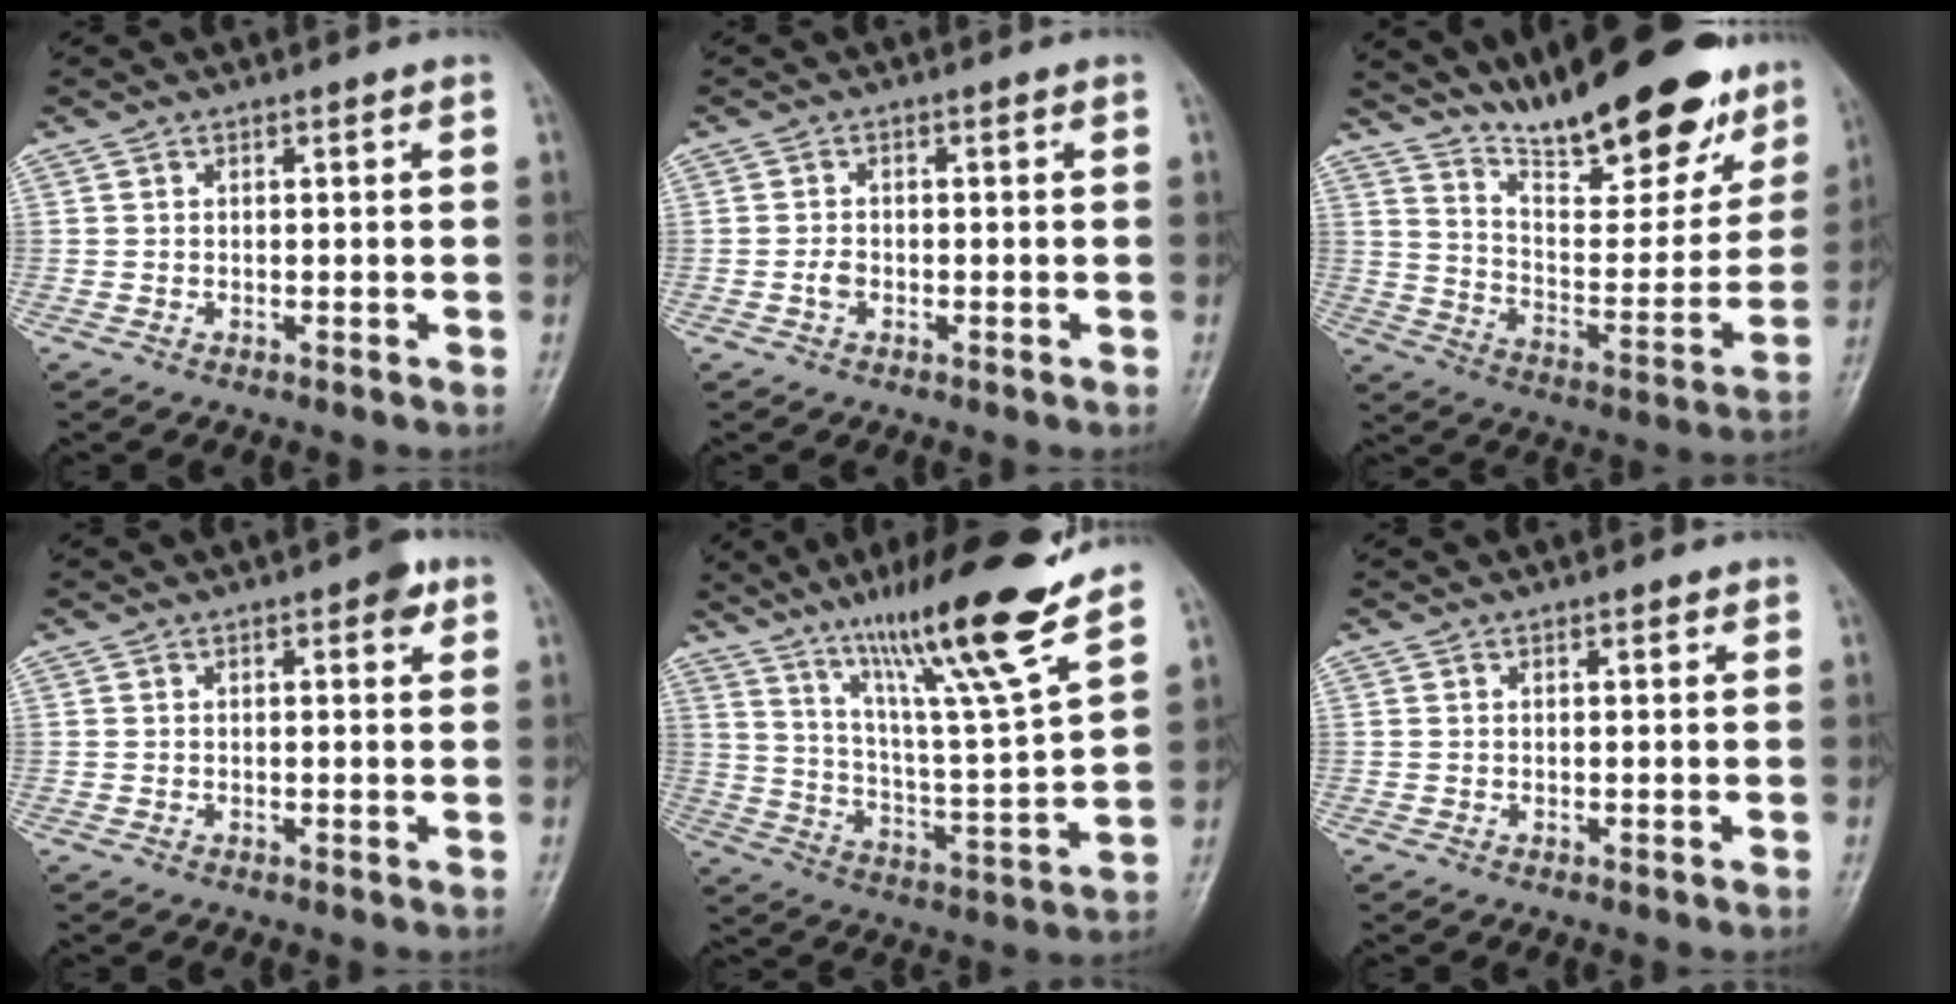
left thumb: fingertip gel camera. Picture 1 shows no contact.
{"total": 1.6, "force": [-0.6, 1.1, 1.0], "torque": [-0.016, 0.003, -0.014]}
{"total": 25.0, "force": [18.8, 7.3, 14.7], "torque": [-0.176, -0.093, 0.296]}
{"total": 2.9, "force": [1.5, 1.2, 2.2], "torque": [-0.019, -0.003, 0.015]}
{"total": 21.0, "force": [14.8, 0.7, 14.9], "torque": [-0.217, -0.074, 0.248]}
{"total": 0.9, "force": [0.7, 0.4, 0.4], "torque": [-0.005, -0.003, 0.008]}